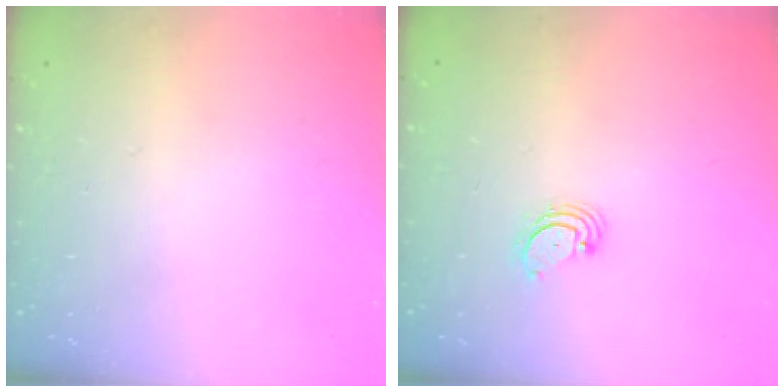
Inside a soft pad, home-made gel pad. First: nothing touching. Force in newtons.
{"total": 2.7, "press": 2.7, "slide": 0.3}